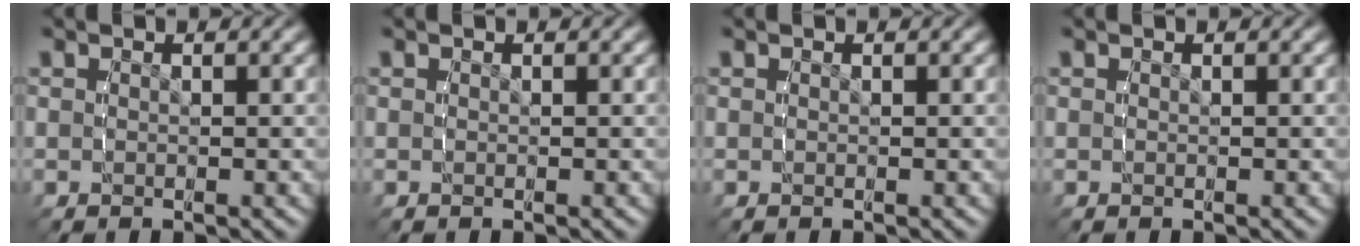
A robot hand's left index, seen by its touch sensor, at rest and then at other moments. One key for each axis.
{"total": 0.0}
{"total": 0.0}
{"total": 0.0}